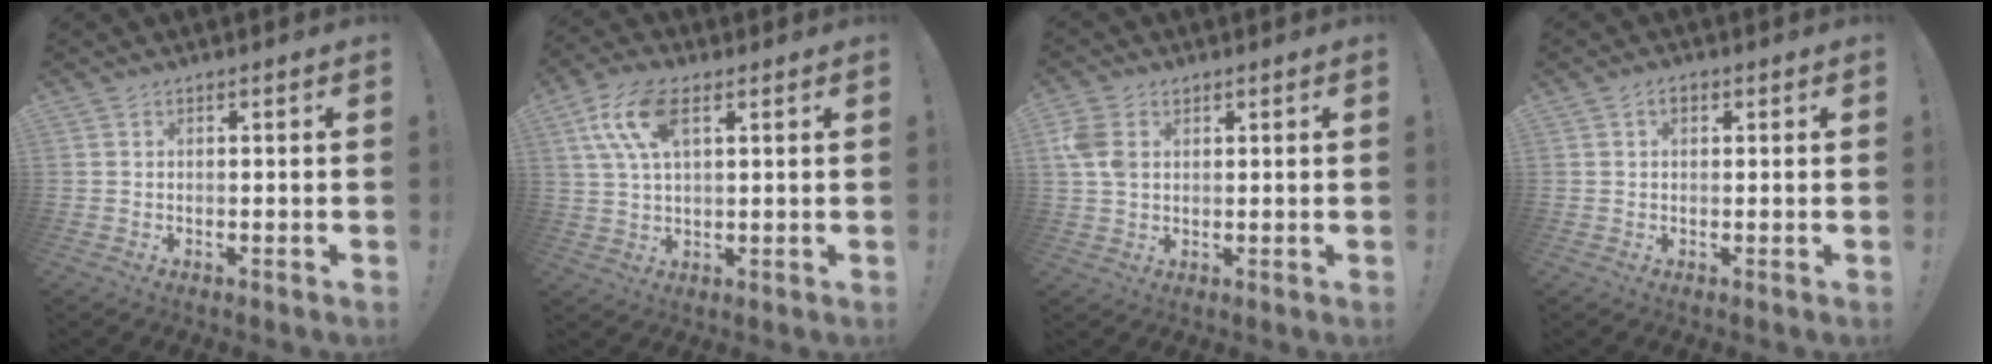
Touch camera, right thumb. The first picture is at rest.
{"total": 11.8, "force": [4.6, 5.8, 9.2], "torque": [-0.180, -0.001, 0.087]}
{"total": 6.6, "force": [1.9, 4.9, 4.0], "torque": [-0.080, 0.000, 0.037]}
{"total": 2.0, "force": [0.5, 1.2, 1.4], "torque": [-0.019, 0.003, 0.007]}